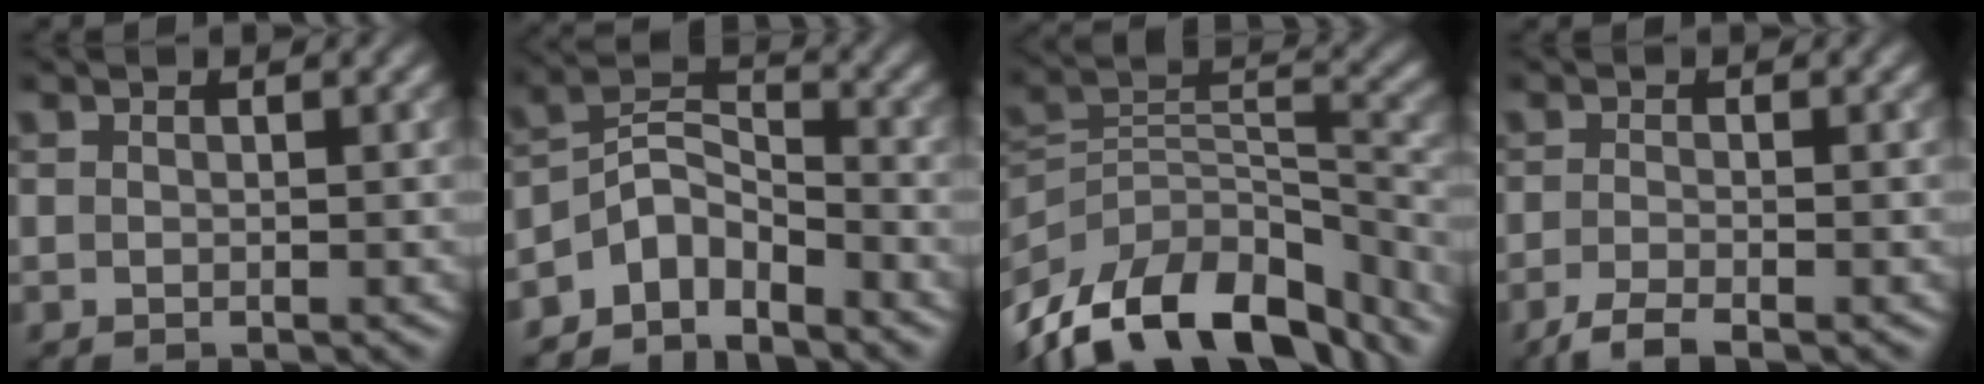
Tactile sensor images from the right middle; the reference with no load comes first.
{"total": 4.8, "force": [-3.9, 2.1, 1.8], "torque": [-0.024, 0.007, -0.084]}
{"total": 14.2, "force": [-10.4, 6.4, 7.1], "torque": [-0.151, 0.018, -0.173]}
{"total": 2.5, "force": [-1.8, 0.4, 1.6], "torque": [-0.030, -0.007, -0.045]}